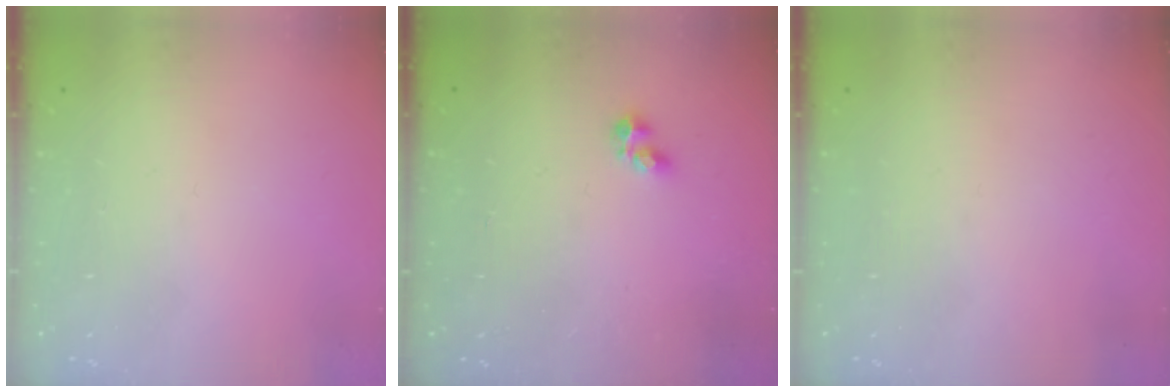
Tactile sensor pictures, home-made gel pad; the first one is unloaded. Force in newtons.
{"total": 2.8, "press": 2.7, "slide": 0.5}
{"total": 0.0}